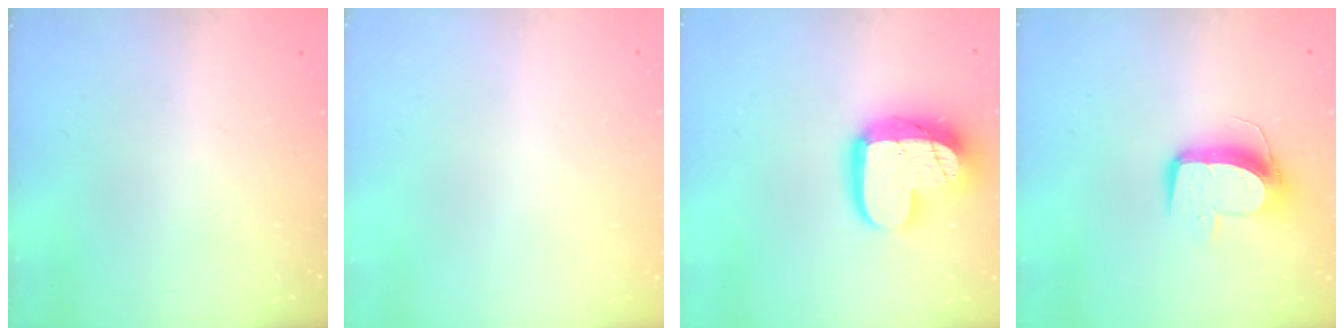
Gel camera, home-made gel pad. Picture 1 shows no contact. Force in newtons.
{"total": 0.0}
{"total": 16.1, "press": 16.1, "slide": 0.9}
{"total": 9.7, "press": 9.7, "slide": 0.6}